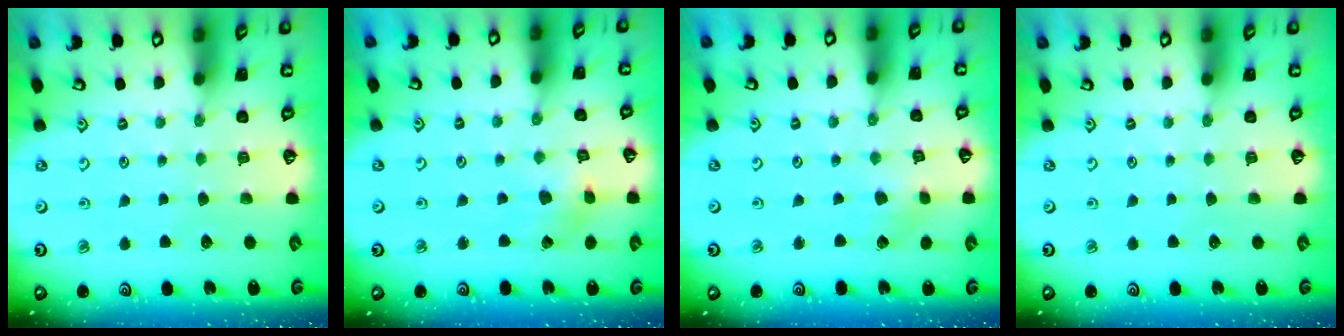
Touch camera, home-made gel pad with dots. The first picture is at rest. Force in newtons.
{"total": 2.7, "press": 2.7, "slide": 0.5}
{"total": 2.7, "press": 2.7, "slide": 0.4}
{"total": 0.0}